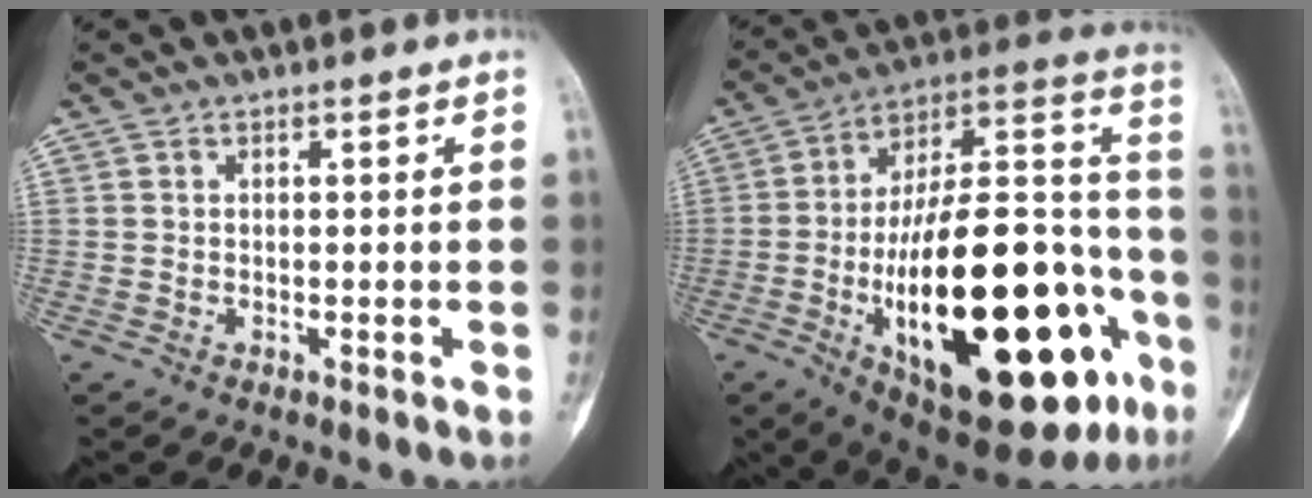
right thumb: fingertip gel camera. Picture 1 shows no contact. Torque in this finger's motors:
{"motor_torque": [2.35, 2.66, 2.77, 0.00, 0.90]}